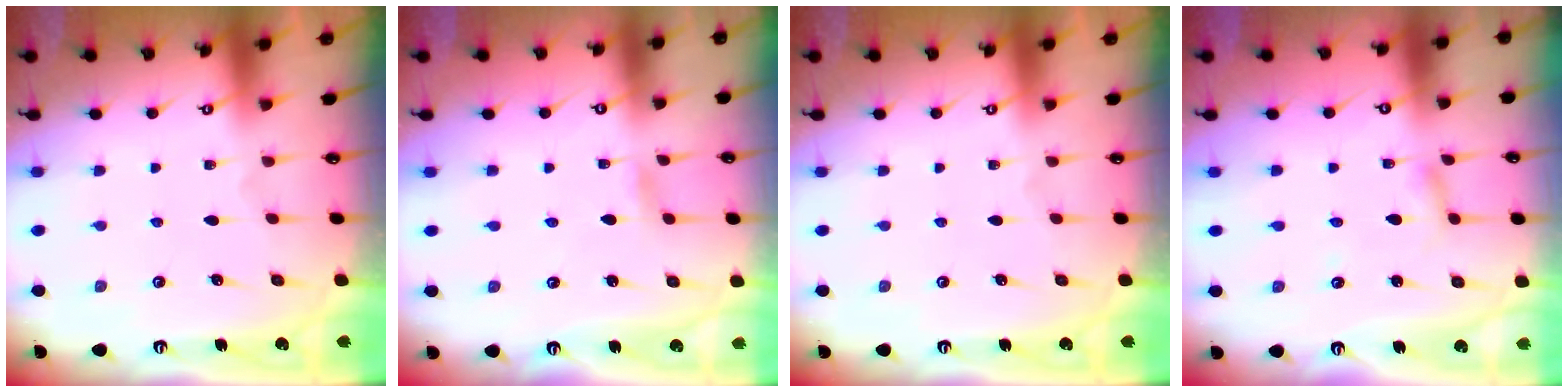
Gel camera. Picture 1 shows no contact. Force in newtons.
{"total": 1.7, "press": 1.7, "slide": 0.1}
{"total": 0.0}
{"total": 2.7, "press": 2.6, "slide": 0.3}